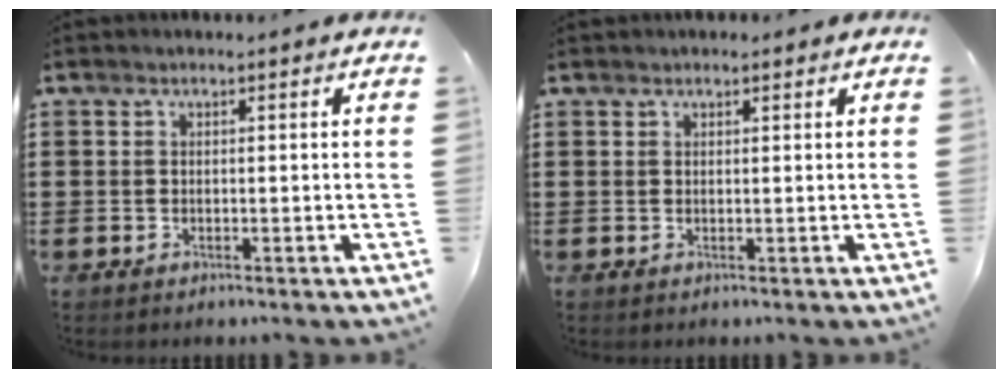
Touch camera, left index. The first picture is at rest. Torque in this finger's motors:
{"motor_torque": [-1.00, -1.14, -0.64, 0.06]}